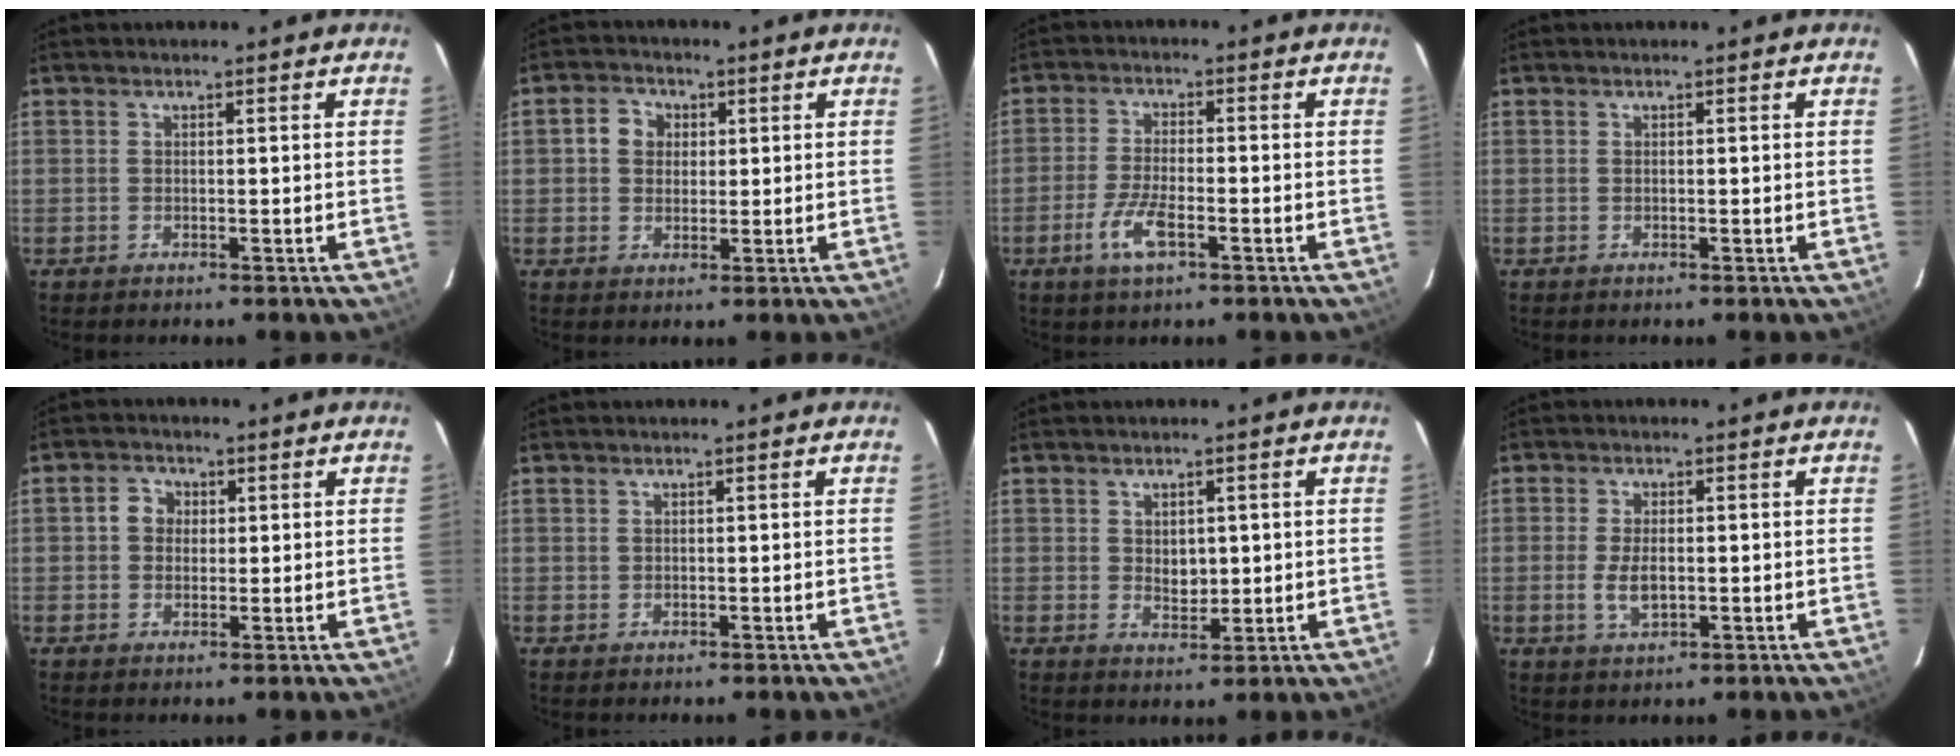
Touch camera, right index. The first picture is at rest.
{"total": 4.4, "force": [0.9, 3.9, 1.7], "torque": [-0.029, 0.020, 0.014]}
{"total": 6.5, "force": [-3.2, 2.1, 5.2], "torque": [-0.118, -0.007, -0.062]}
{"total": 0.0}
{"total": 3.5, "force": [0.4, 3.2, 1.3], "torque": [-0.020, 0.015, 0.003]}
{"total": 0.0}
{"total": 3.6, "force": [0.4, 2.6, 2.5], "torque": [-0.037, -0.002, 0.011]}
{"total": 4.4, "force": [-0.8, 2.1, 3.8], "torque": [-0.078, -0.006, -0.013]}